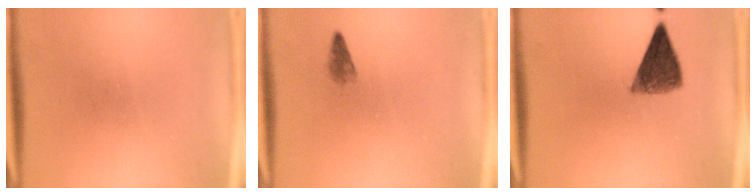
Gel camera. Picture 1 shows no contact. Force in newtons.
{"total": 1.2}
{"total": 6.6}